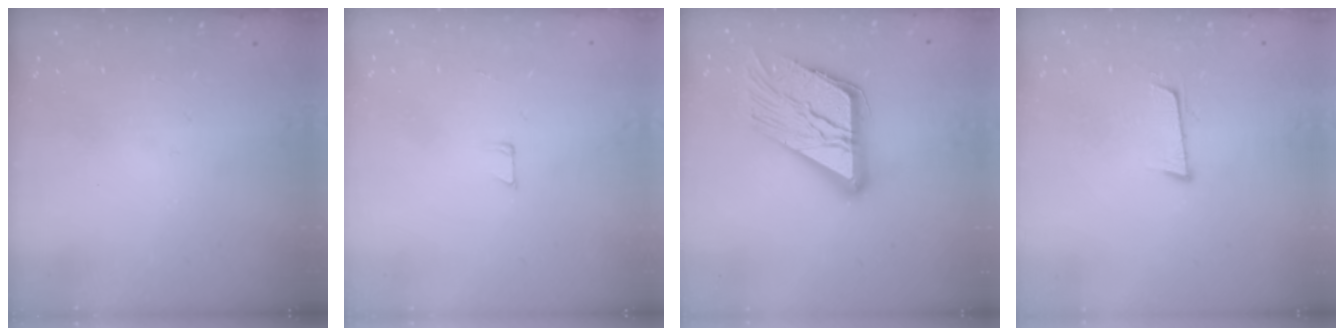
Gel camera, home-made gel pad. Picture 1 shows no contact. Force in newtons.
{"total": 4.4, "press": 4.4, "slide": 0.3}
{"total": 18.9, "press": 18.8, "slide": 1.9}
{"total": 5.8, "press": 5.5, "slide": 1.9}